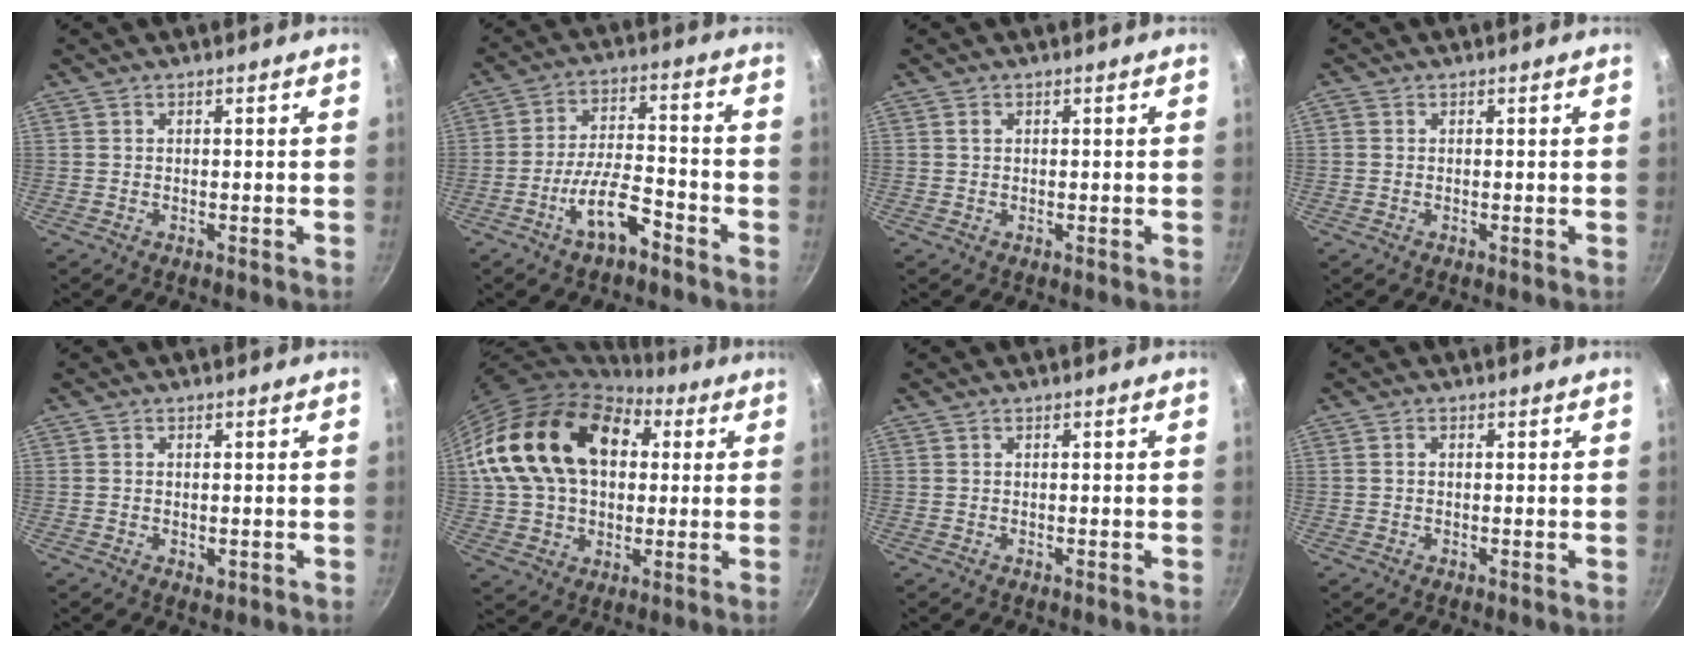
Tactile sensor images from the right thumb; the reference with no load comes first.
{"total": 9.6, "force": [-5.5, 3.3, 7.1], "torque": [-0.121, 0.043, -0.099]}
{"total": 0.8, "force": [0.3, 0.7, 0.4], "torque": [-0.007, 0.001, 0.003]}
{"total": 0.7, "force": [0.0, 0.6, 0.5], "torque": [-0.012, 0.003, -0.002]}
{"total": 1.4, "force": [-0.2, 0.9, 1.0], "torque": [-0.013, -0.002, -0.002]}
{"total": 22.1, "force": [5.7, 15.5, 14.7], "torque": [-0.232, 0.019, 0.095]}
{"total": 0.0}
{"total": 0.9, "force": [0.1, 0.7, 0.6], "torque": [-0.011, 0.005, 0.001]}